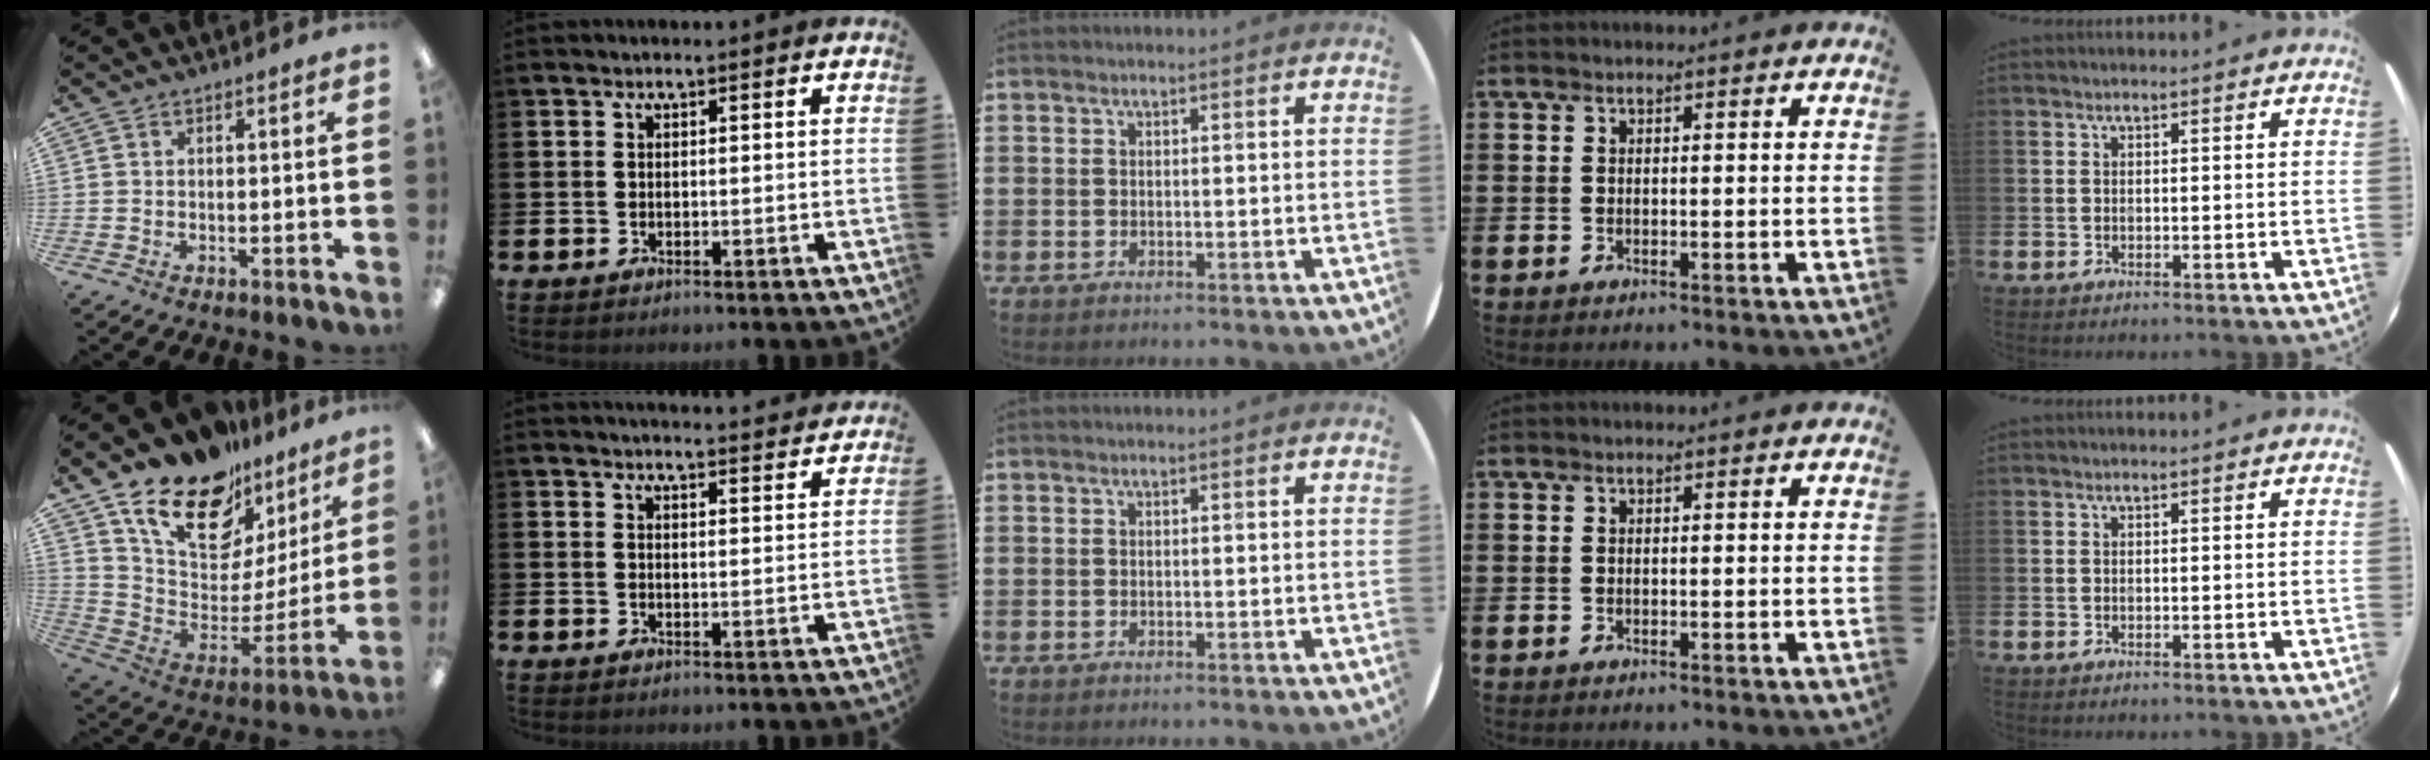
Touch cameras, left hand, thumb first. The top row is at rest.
{"thumb": {"total": 20.2, "force": [14.5, 10.2, 9.6], "torque": [-0.171, -0.100, 0.260]}, "index": {"total": 3.5, "force": [3.5, -0.2, -0.1], "torque": [0.010, -0.028, 0.059]}}